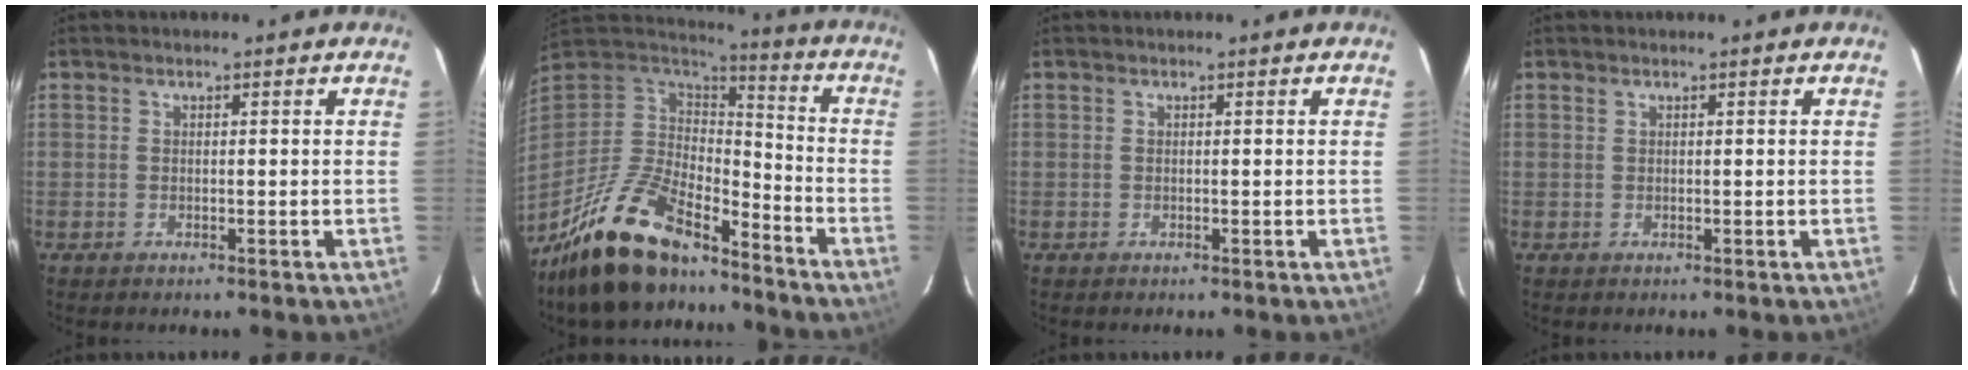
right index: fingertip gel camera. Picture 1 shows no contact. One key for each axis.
{"total": 21.6, "fx": -16.1, "fy": 7.9, "fz": 11.9, "tx": -0.245, "ty": -0.021, "tz": -0.285}
{"total": 0.0}
{"total": 0.0}